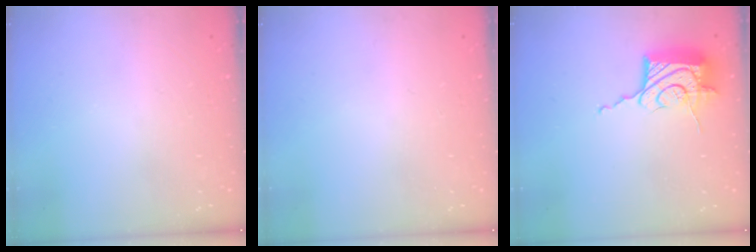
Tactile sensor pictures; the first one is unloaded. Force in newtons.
{"total": 0.0}
{"total": 17.2, "press": 17.1, "slide": 0.7}